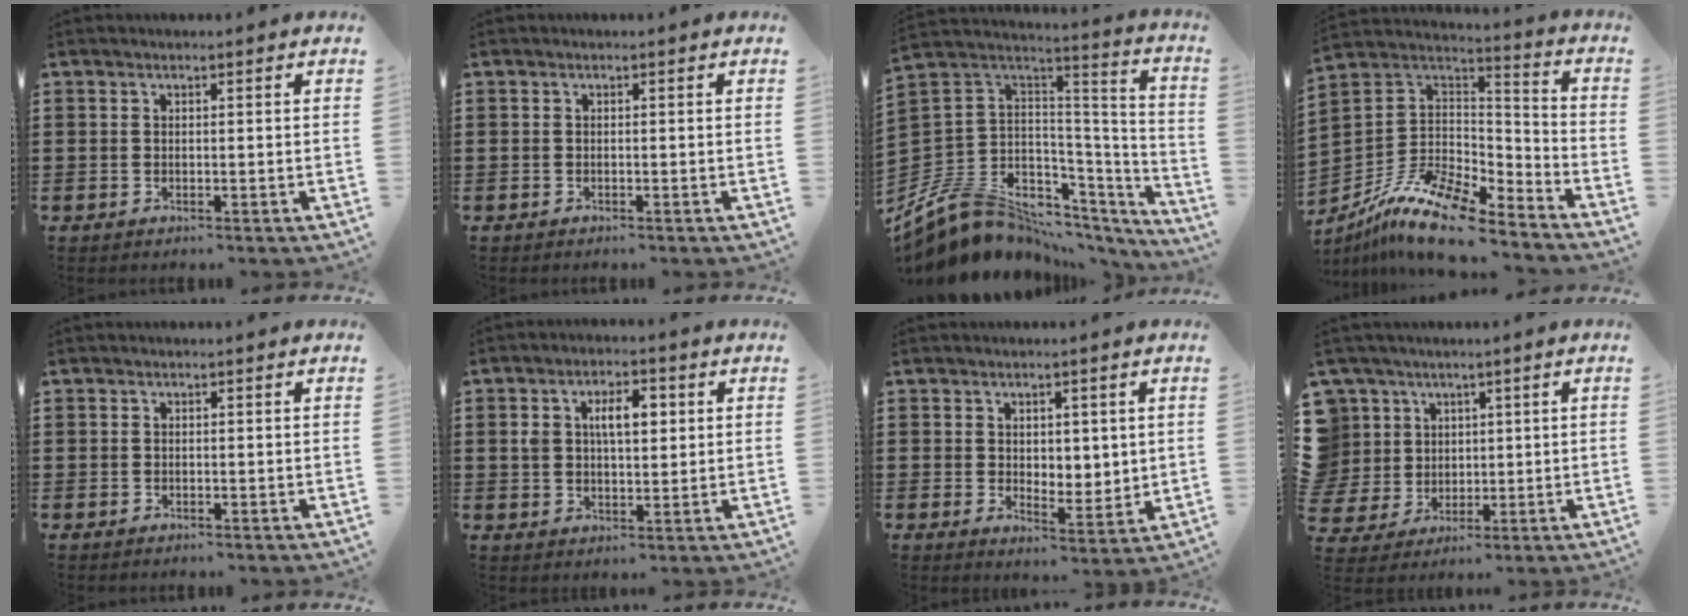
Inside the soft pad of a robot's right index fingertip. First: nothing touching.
{"total": 0.0}
{"total": 9.8, "force": [-5.1, 7.6, 3.5], "torque": [-0.108, -0.008, -0.089]}
{"total": 12.4, "force": [-9.5, 3.6, 7.1], "torque": [-0.152, 0.020, -0.188]}
{"total": 0.6, "force": [-0.2, 0.5, 0.0], "torque": [-0.001, 0.004, -0.005]}
{"total": 5.6, "force": [1.5, 3.1, 4.4], "torque": [-0.079, 0.010, 0.018]}
{"total": 3.3, "force": [2.1, 2.4, 0.9], "torque": [-0.020, 0.006, 0.037]}
{"total": 7.5, "force": [1.9, 7.2, 0.9], "torque": [-0.066, 0.011, 0.041]}